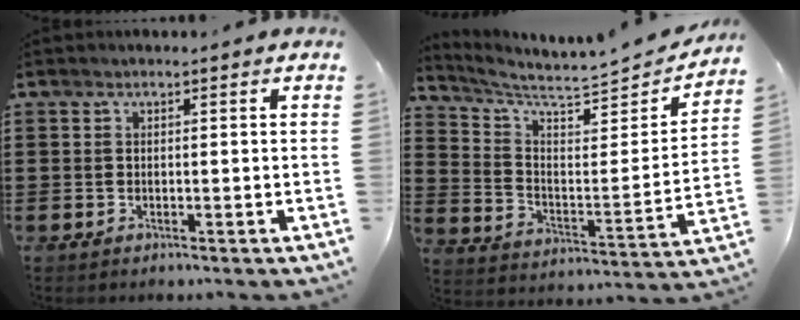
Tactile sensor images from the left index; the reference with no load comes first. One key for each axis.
{"total": 5.5, "fx": 4.8, "fy": 0.5, "fz": 2.6, "tx": -0.075, "ty": -0.048, "tz": 0.076}